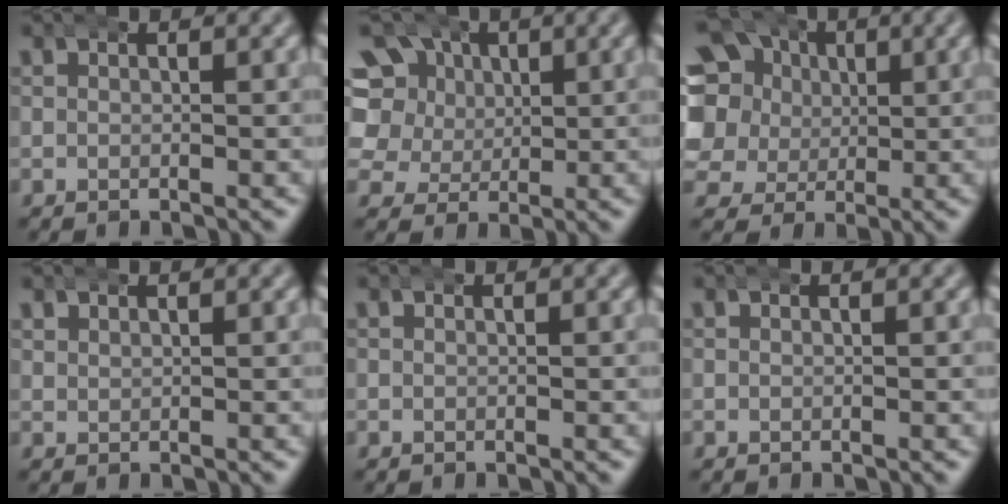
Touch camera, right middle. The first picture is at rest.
{"total": 9.6, "force": [2.3, 8.2, 4.3], "torque": [-0.098, -0.014, 0.034]}
{"total": 12.4, "force": [2.4, 10.7, 5.8], "torque": [-0.130, -0.017, 0.032]}
{"total": 0.8, "force": [0.7, 0.2, 0.2], "torque": [-0.001, 0.003, 0.015]}
{"total": 0.0}
{"total": 0.0}